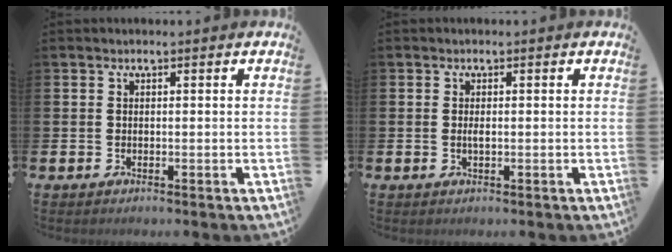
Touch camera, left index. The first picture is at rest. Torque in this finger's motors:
{"motor_torque": [0.30, 0.23, 0.03, 0.01]}